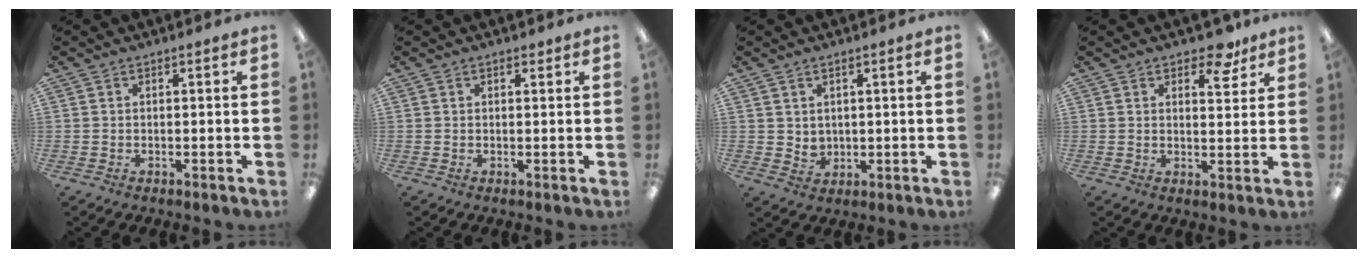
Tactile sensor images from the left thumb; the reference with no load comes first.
{"total": 0.8, "force": [0.6, 0.5, 0.4], "torque": [0.001, -0.002, 0.009]}
{"total": 2.8, "force": [1.9, 2.0, 0.5], "torque": [-0.006, -0.011, 0.033]}
{"total": 7.3, "force": [5.2, 3.5, 3.8], "torque": [-0.039, -0.022, 0.086]}